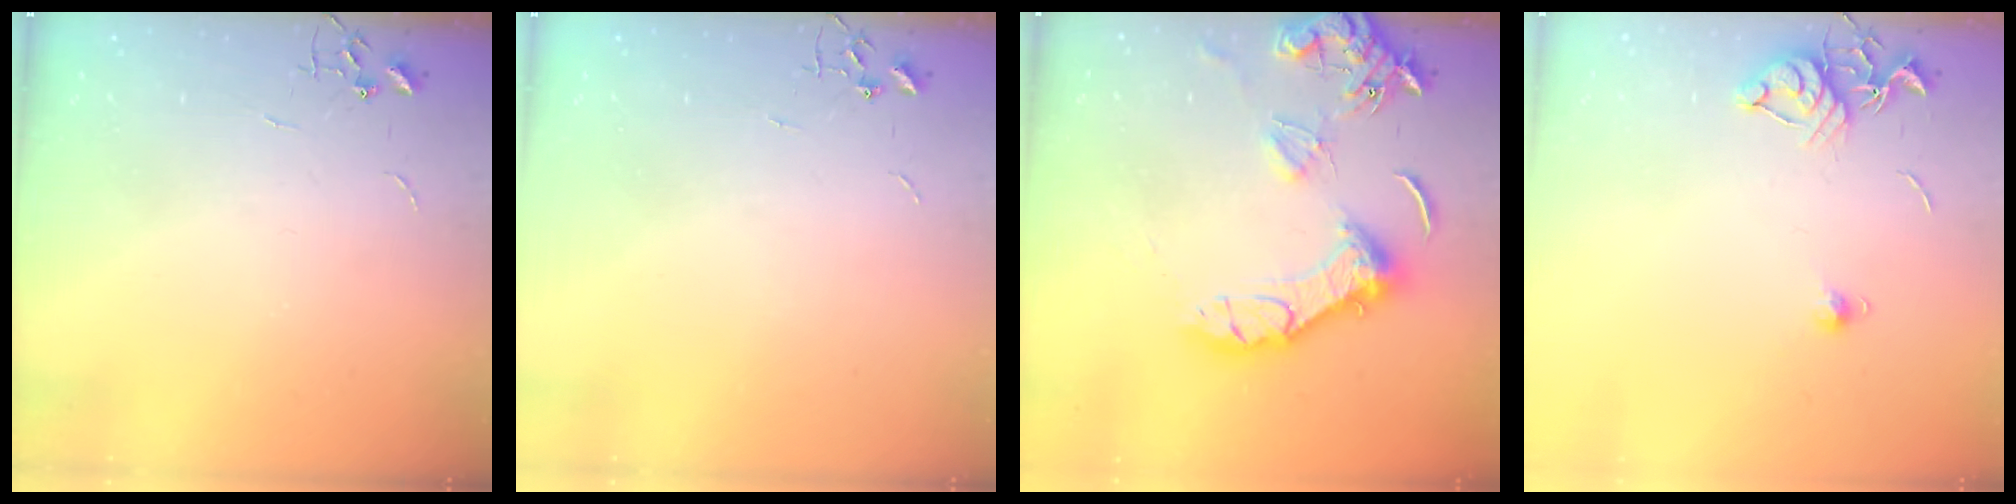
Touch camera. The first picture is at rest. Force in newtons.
{"total": 0.0}
{"total": 15.8, "press": 15.7, "slide": 1.7}
{"total": 8.4, "press": 8.4, "slide": 0.9}